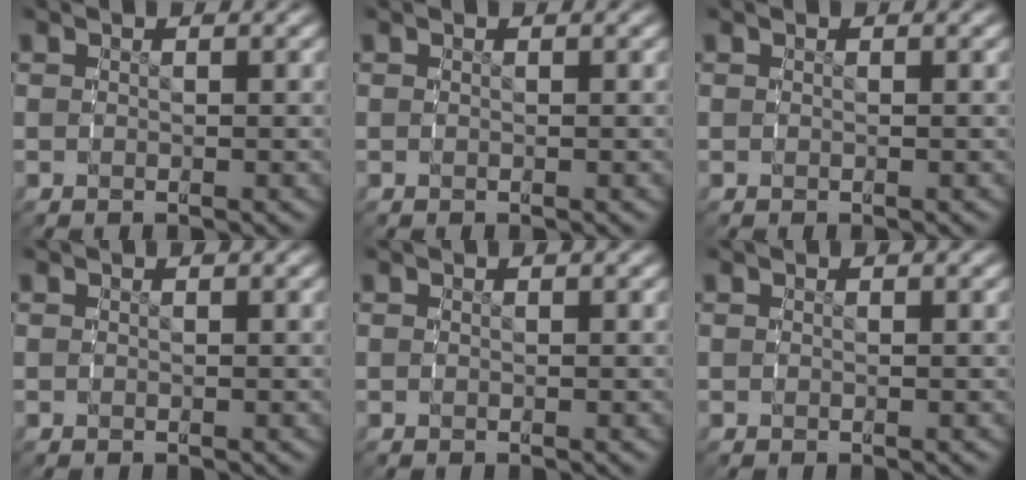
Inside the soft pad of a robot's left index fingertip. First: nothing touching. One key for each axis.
{"total": 0.0}
{"total": 0.0}
{"total": 0.0}
{"total": 0.0}
{"total": 0.0}